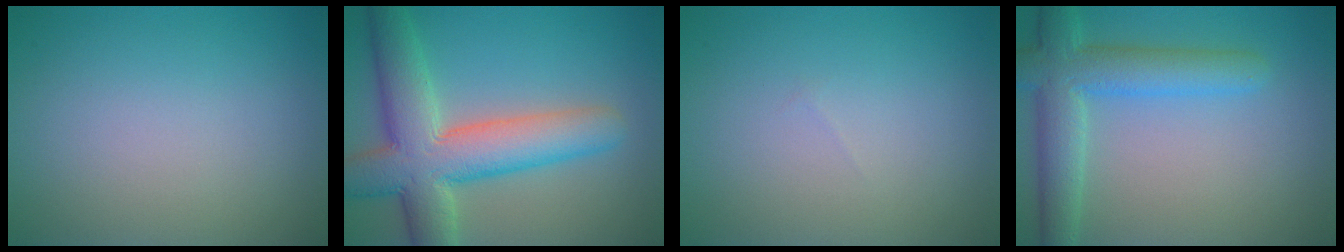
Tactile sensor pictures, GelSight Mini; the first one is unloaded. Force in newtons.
{"total": 9.3, "press": 9.2, "slide": 0.5}
{"total": 0.0}
{"total": 5.8, "press": 5.8, "slide": 0.5}